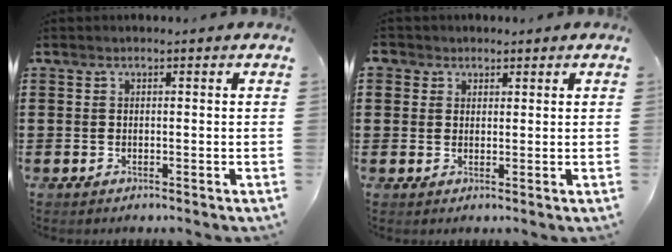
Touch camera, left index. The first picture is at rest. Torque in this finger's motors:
{"motor_torque": [0.61, -0.58, 0.26, 0.05]}